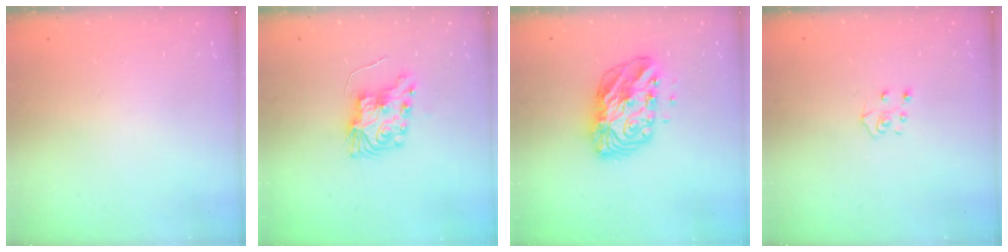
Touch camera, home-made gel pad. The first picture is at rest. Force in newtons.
{"total": 9.1, "press": 9.1, "slide": 0.3}
{"total": 10.7, "press": 10.7, "slide": 1.2}
{"total": 5.1, "press": 5.1, "slide": 0.4}